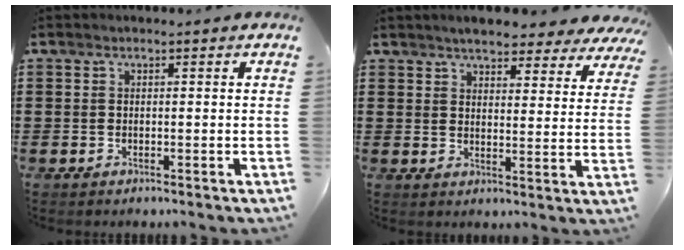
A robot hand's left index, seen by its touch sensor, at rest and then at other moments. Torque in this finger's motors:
{"motor_torque": [1.63, 0.51, 0.74, 0.16]}